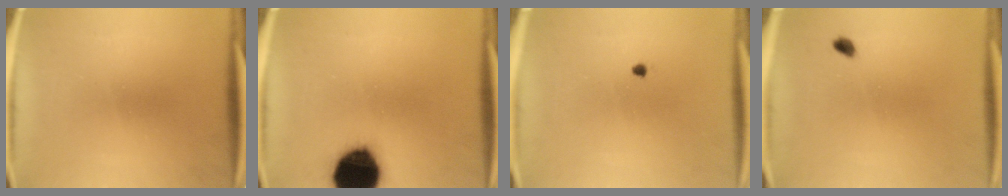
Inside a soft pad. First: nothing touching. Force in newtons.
{"total": 19.6}
{"total": 1.0}
{"total": 1.4}